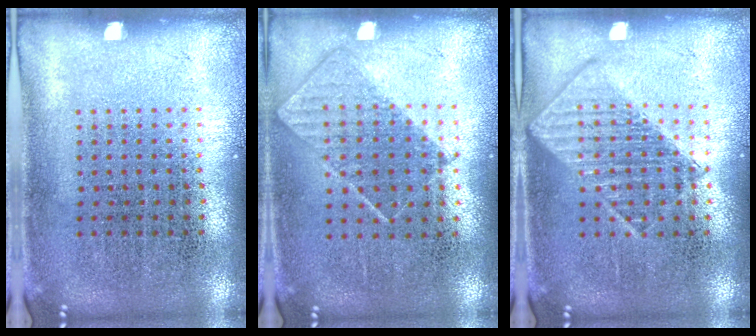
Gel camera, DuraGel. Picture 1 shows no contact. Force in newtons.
{"total": 0.8, "press": 0.6, "slide": 0.4}
{"total": 1.2, "press": 1.2, "slide": 0.2}